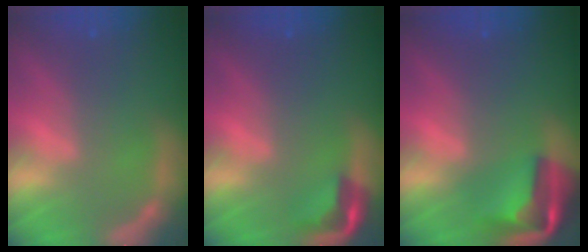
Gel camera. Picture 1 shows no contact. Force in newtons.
{"total": 3.5}
{"total": 7.4}